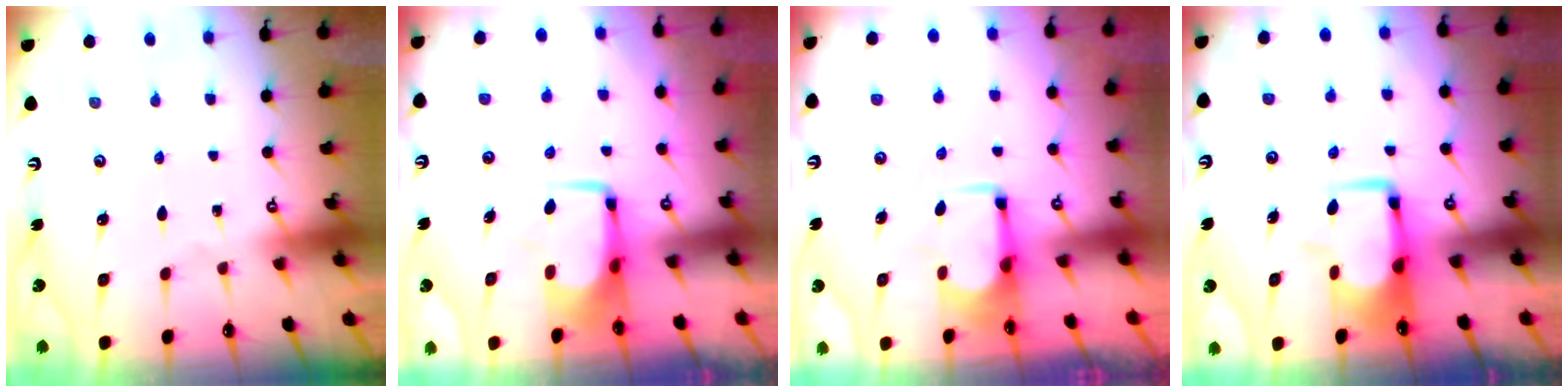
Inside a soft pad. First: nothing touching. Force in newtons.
{"total": 0.6, "press": 0.4, "slide": 0.4}
{"total": 1.9, "press": 1.6, "slide": 1.0}
{"total": 7.2, "press": 7.1, "slide": 1.2}